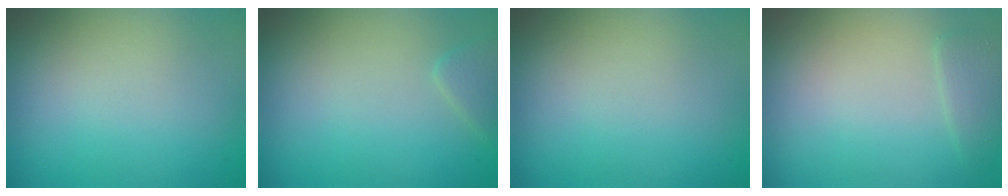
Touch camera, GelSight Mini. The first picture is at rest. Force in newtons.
{"total": 1.4, "press": 1.4, "slide": 0.1}
{"total": 0.0}
{"total": 1.5, "press": 1.4, "slide": 0.1}